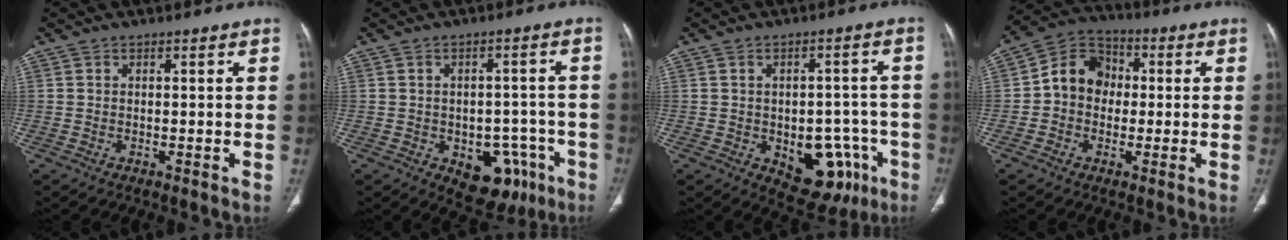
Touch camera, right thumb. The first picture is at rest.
{"total": 11.3, "force": [-5.1, 7.3, 7.0], "torque": [-0.047, 0.029, -0.055]}
{"total": 13.4, "force": [-4.8, 8.3, 9.2], "torque": [-0.074, 0.025, -0.050]}
{"total": 9.8, "force": [0.0, 8.3, 5.2], "torque": [-0.064, 0.031, -0.015]}